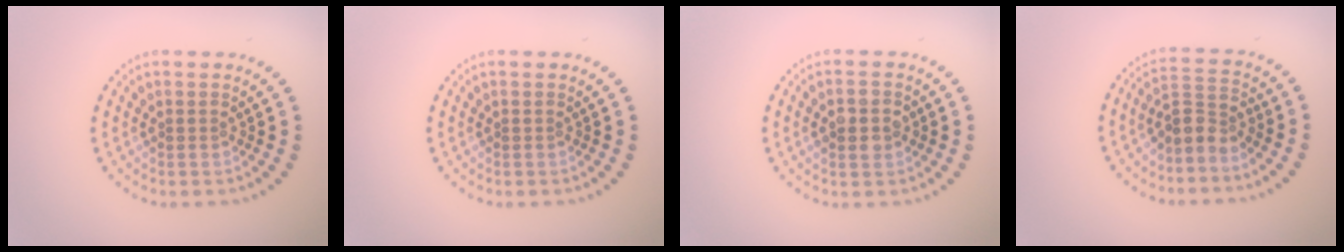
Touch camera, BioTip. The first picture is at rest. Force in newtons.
{"total": 0.0}
{"total": 2.9, "press": 2.9, "slide": 0.2}
{"total": 2.5, "press": 2.0, "slide": 1.5}